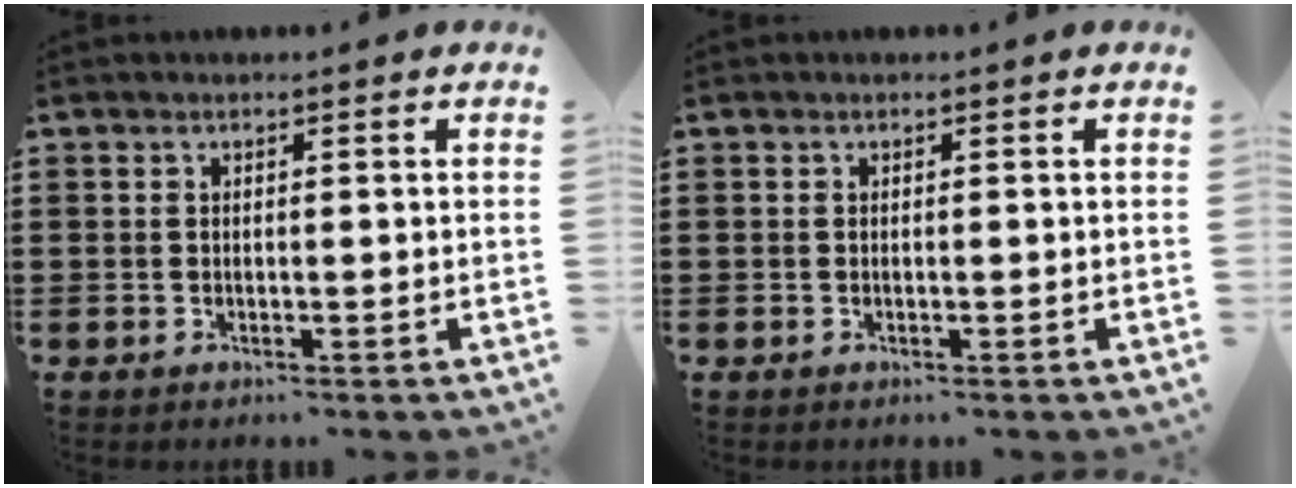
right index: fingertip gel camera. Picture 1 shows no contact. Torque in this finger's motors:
{"motor_torque": [0.02, 0.14, 0.01, -0.01]}